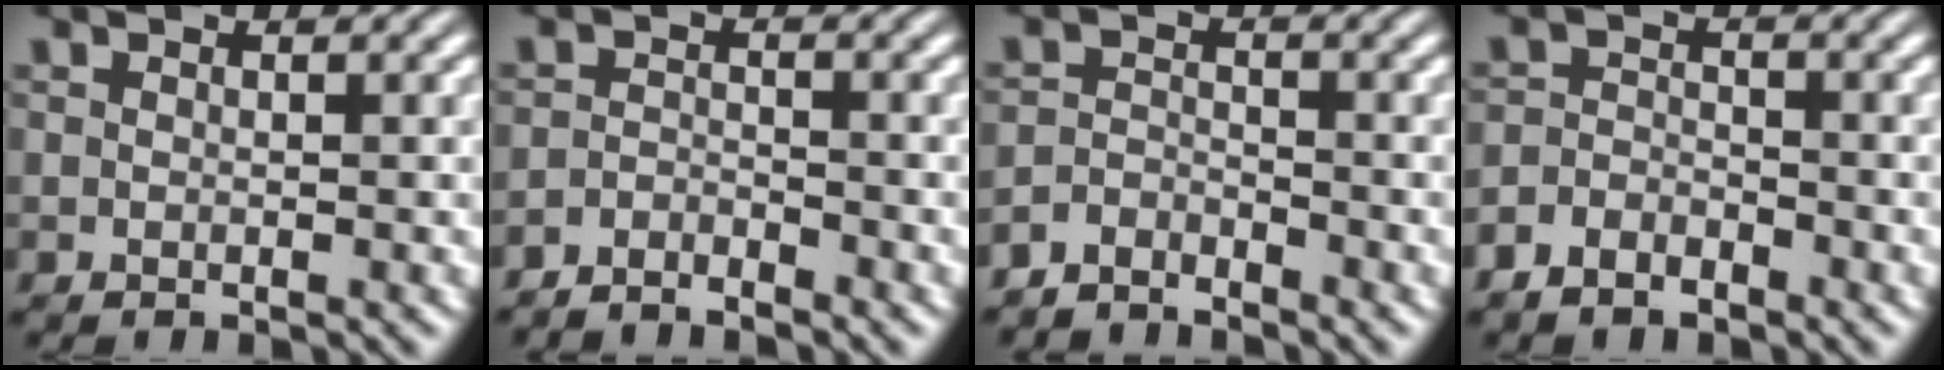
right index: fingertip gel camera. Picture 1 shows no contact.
{"total": 2.6, "force": [-2.6, -0.5, -0.2], "torque": [0.015, -0.010, -0.045]}
{"total": 2.7, "force": [-2.7, 0.0, 0.0], "torque": [0.015, -0.011, -0.046]}
{"total": 2.3, "force": [-2.3, 0.3, 0.3], "torque": [0.007, -0.007, -0.039]}